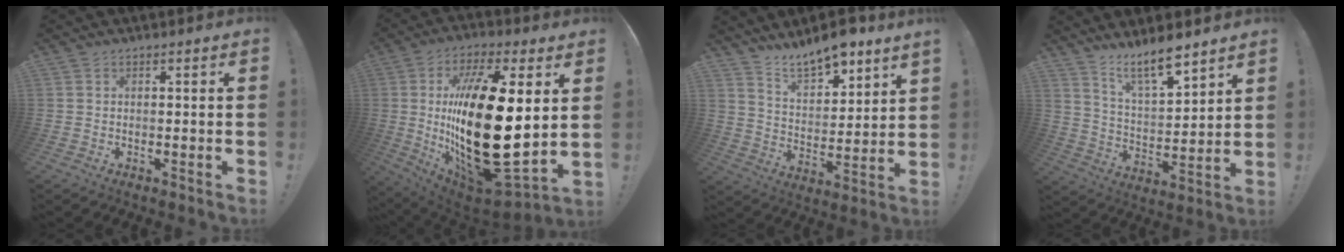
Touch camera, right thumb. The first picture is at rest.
{"total": 33.0, "force": [2.9, 13.2, 30.0], "torque": [-0.551, -0.044, 0.064]}
{"total": 11.2, "force": [10.0, 3.0, 4.1], "torque": [-0.078, -0.074, 0.182]}
{"total": 10.9, "force": [9.1, 2.0, 5.7], "torque": [-0.099, -0.069, 0.159]}